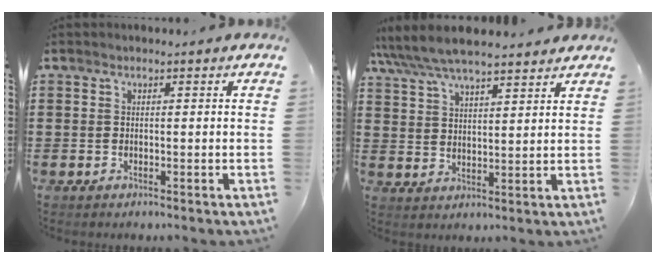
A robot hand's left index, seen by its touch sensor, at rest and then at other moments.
{"total": 6.4, "force": [5.8, 1.3, 2.2], "torque": [-0.065, -0.019, 0.104]}